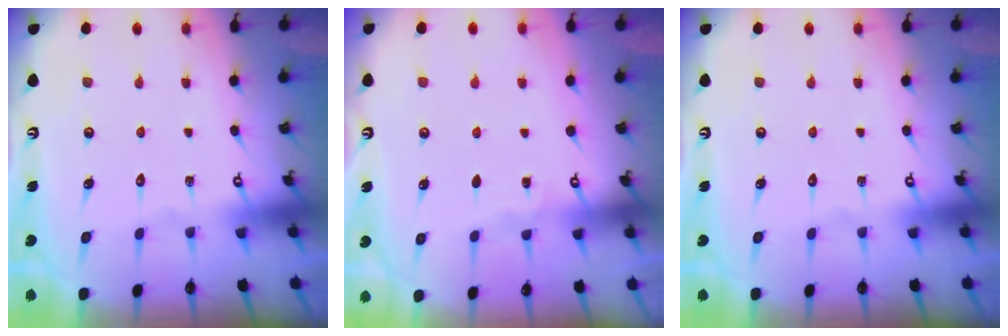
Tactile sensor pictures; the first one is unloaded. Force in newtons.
{"total": 2.9, "press": 2.8, "slide": 0.4}
{"total": 0.0}